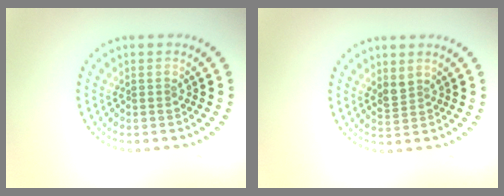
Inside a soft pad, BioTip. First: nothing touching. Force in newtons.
{"total": 1.3, "press": 1.0, "slide": 0.8}